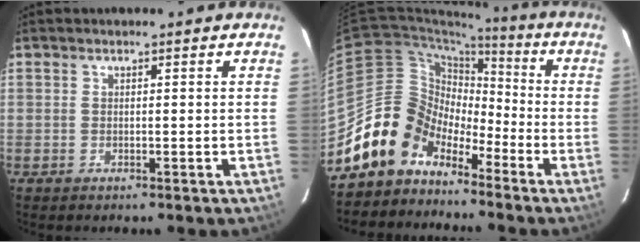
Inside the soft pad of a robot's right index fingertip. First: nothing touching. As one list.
[{"total": 11.3, "force": [-7.9, 8.0, 1.6], "torque": [-0.035, 0.040, -0.157]}]